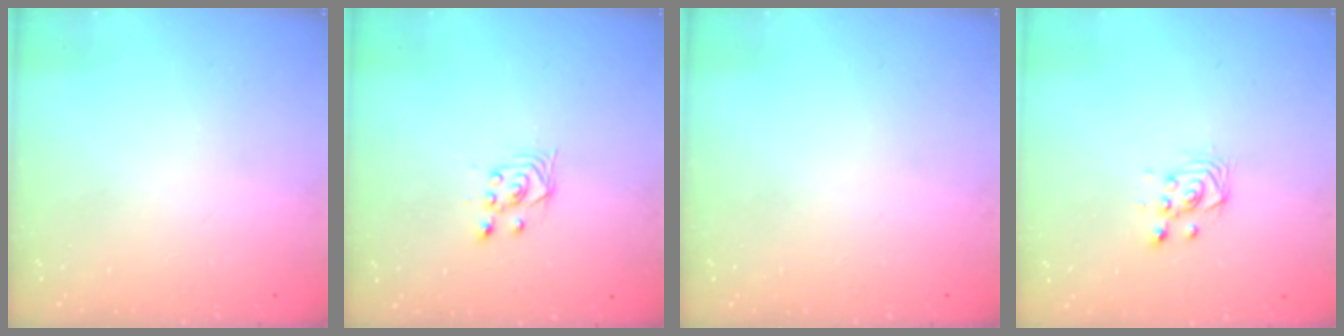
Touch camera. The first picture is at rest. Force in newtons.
{"total": 3.5, "press": 3.0, "slide": 1.7}
{"total": 0.0}
{"total": 3.3, "press": 3.1, "slide": 1.1}